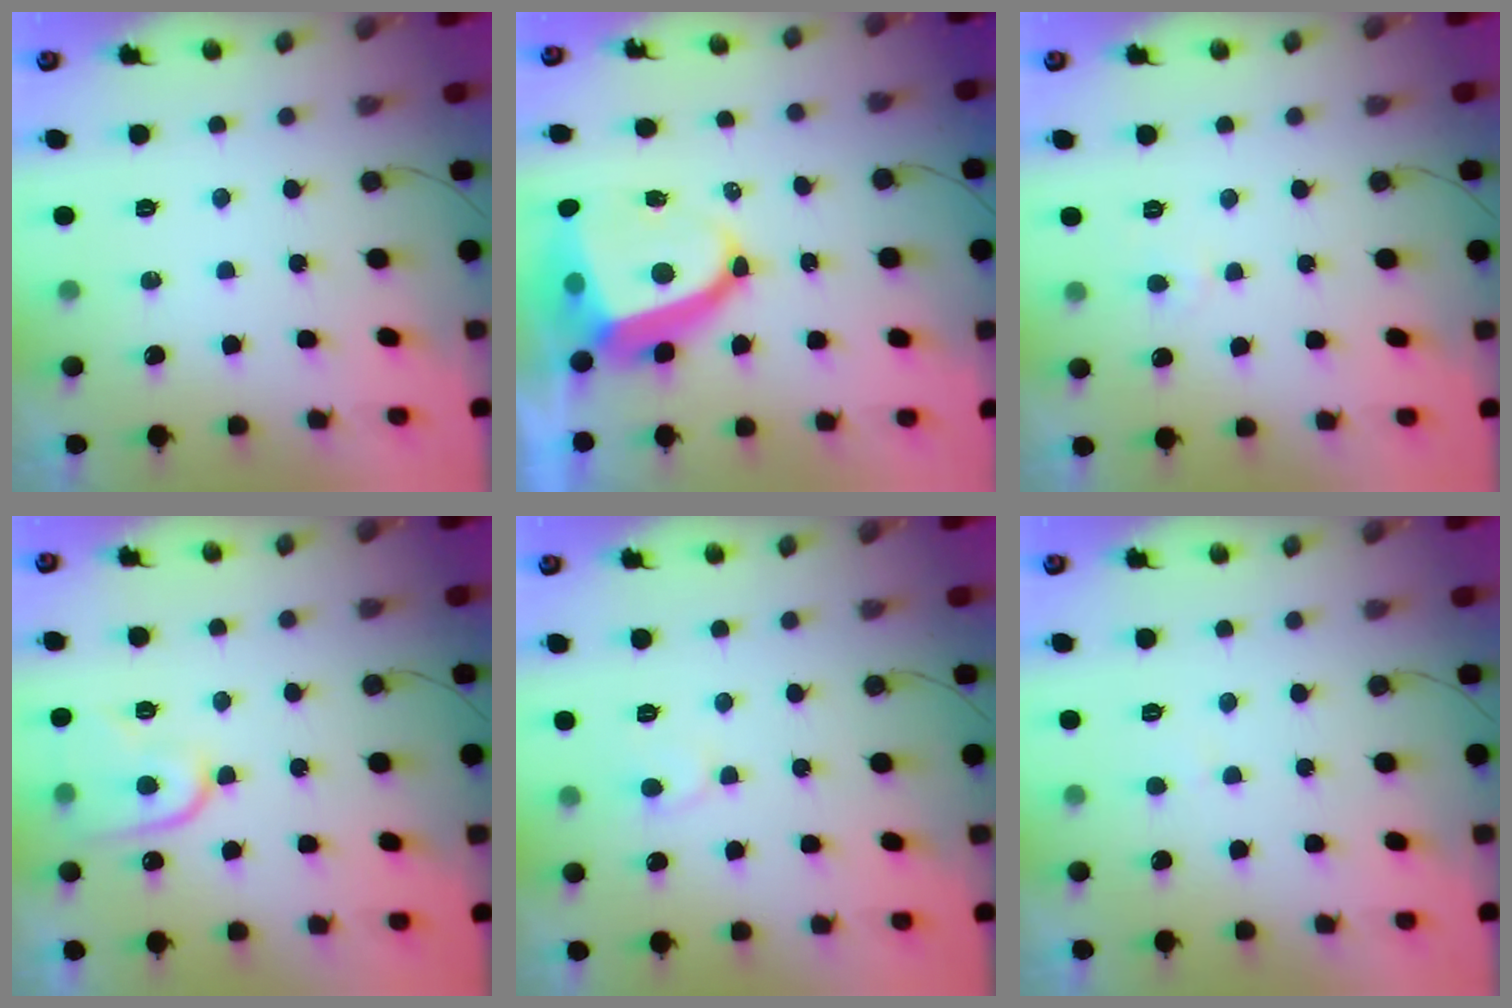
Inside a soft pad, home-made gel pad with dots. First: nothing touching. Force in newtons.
{"total": 11.3, "press": 11.2, "slide": 1.1}
{"total": 2.6, "press": 2.6, "slide": 0.2}
{"total": 11.2, "press": 11.1, "slide": 1.1}
{"total": 4.6, "press": 4.6, "slide": 0.5}
{"total": 1.6, "press": 1.6, "slide": 0.1}